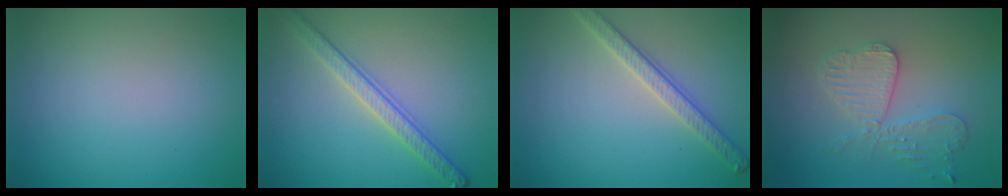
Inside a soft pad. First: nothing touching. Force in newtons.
{"total": 3.2, "press": 3.0, "slide": 1.0}
{"total": 2.8, "press": 2.7, "slide": 0.7}
{"total": 4.0, "press": 3.7, "slide": 1.5}